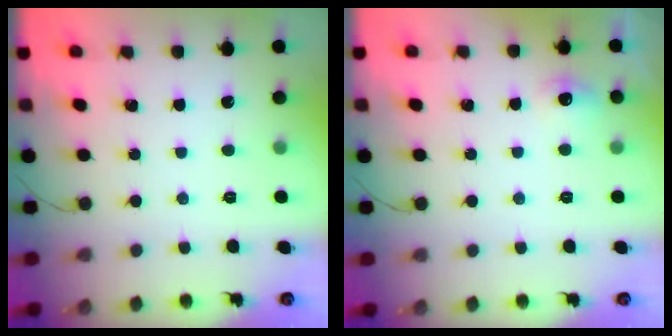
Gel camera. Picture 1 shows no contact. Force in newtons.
{"total": 6.1, "press": 5.9, "slide": 1.6}